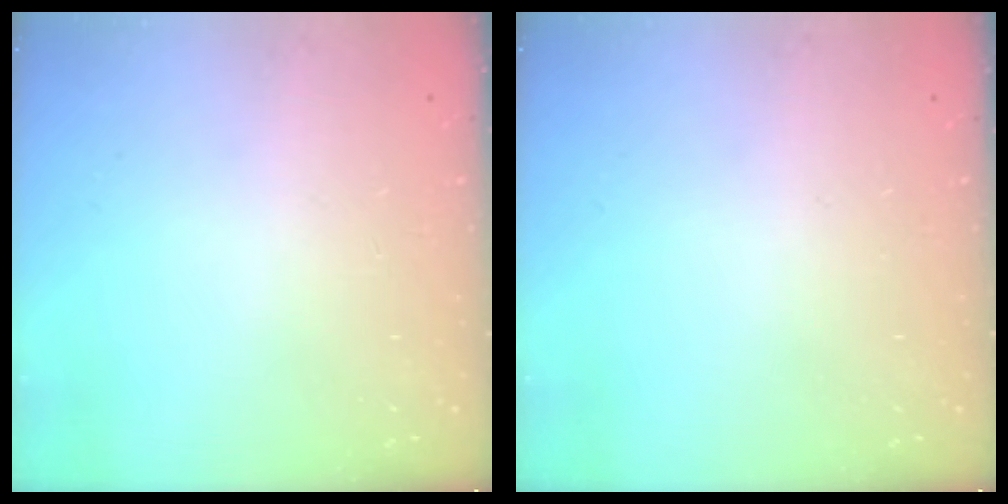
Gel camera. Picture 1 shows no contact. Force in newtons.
{"total": 0.0}